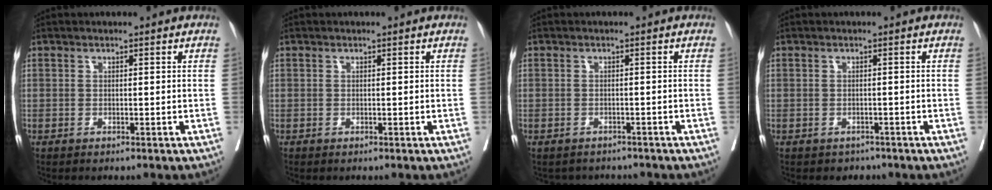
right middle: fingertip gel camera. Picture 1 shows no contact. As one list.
[{"total": 0.0}, {"total": 3.6, "force": [-3.3, 1.5, 0.2], "torque": [-0.001, 0.003, -0.042]}, {"total": 1.9, "force": [-1.5, 1.2, 0.0], "torque": [-0.005, 0.003, -0.024]}]